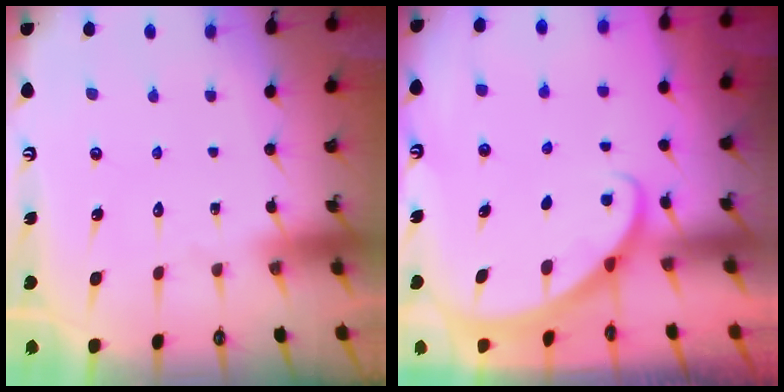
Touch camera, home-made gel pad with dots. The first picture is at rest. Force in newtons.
{"total": 1.9, "press": 1.9, "slide": 0.1}